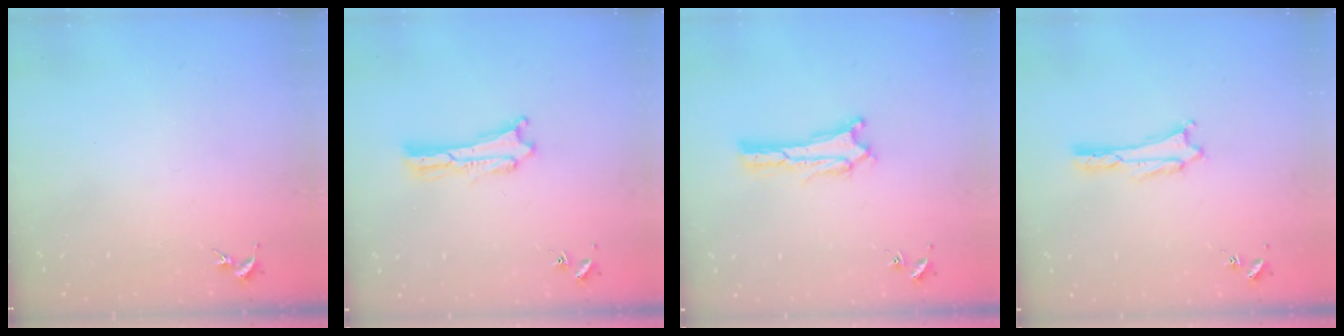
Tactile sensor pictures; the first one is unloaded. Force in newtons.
{"total": 0.9, "press": 0.9, "slide": 0.2}
{"total": 0.6, "press": 0.5, "slide": 0.2}
{"total": 1.8, "press": 1.8, "slide": 0.2}